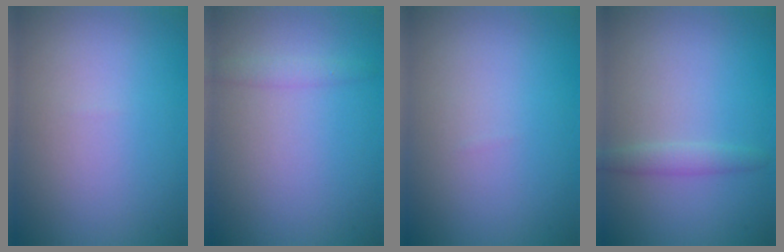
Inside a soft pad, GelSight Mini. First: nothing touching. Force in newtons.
{"total": 1.1, "press": 1.1, "slide": 0.1}
{"total": 0.0}
{"total": 1.4, "press": 1.4, "slide": 0.1}